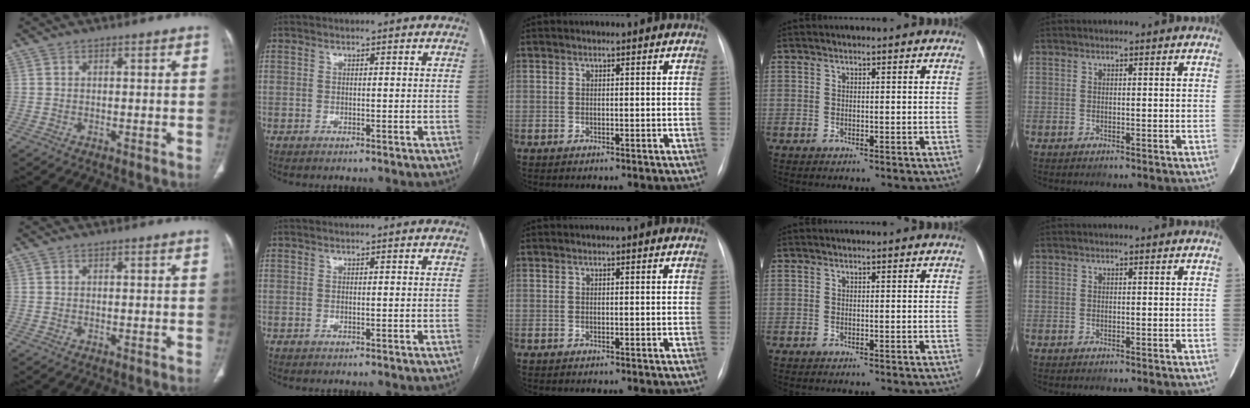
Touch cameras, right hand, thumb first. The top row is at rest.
{}